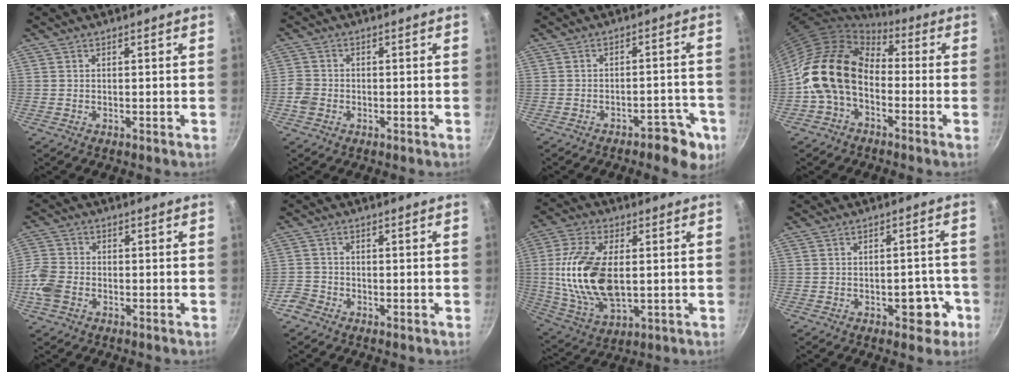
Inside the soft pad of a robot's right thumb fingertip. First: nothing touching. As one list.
[{"total": 3.4, "force": [-1.3, 2.7, 1.5], "torque": [-0.028, 0.015, -0.028]}, {"total": 7.4, "force": [-4.2, 3.4, 5.1], "torque": [-0.036, 0.037, -0.043]}, {"total": 14.8, "force": [-1.7, 10.7, 10.1], "torque": [-0.158, 0.040, -0.046]}, {"total": 7.1, "force": [-2.5, 5.2, 4.2], "torque": [-0.094, 0.016, -0.064]}, {"total": 3.0, "force": [-2.2, 2.0, 0.6], "torque": [-0.009, 0.020, -0.044]}, {"total": 17.8, "force": [0.8, 9.7, 14.9], "torque": [-0.287, 0.001, 0.021]}, {"total": 5.3, "force": [-2.2, 3.0, 3.8], "torque": [-0.023, 0.018, -0.024]}]